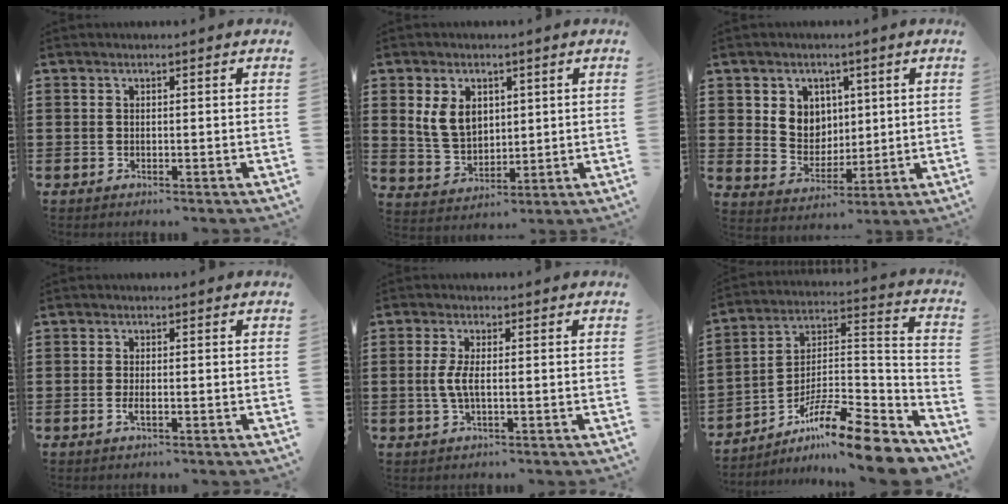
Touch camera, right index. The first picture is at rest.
{"total": 6.5, "force": [2.0, 4.7, 4.0], "torque": [-0.108, 0.010, 0.031]}
{"total": 5.7, "force": [2.4, 5.1, 0.9], "torque": [-0.032, 0.000, 0.040]}
{"total": 1.4, "force": [-0.5, 0.4, 1.2], "torque": [-0.029, -0.003, -0.011]}
{"total": 3.5, "force": [-0.3, 0.8, 3.4], "torque": [-0.090, -0.011, -0.016]}
{"total": 13.8, "force": [-10.3, 1.4, 9.1], "torque": [-0.145, 0.016, -0.191]}